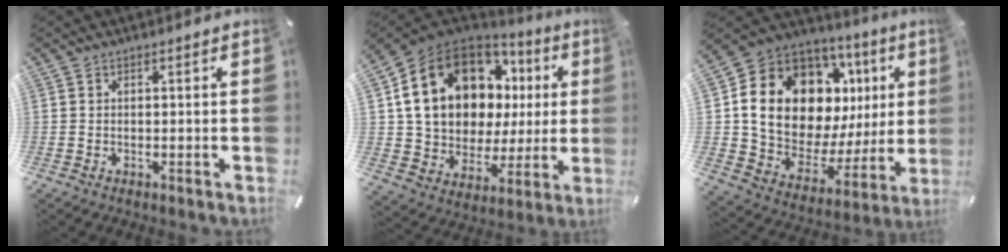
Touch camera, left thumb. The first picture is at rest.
{"total": 20.2, "force": [6.9, 15.0, 11.7], "torque": [-0.210, -0.039, 0.136]}
{"total": 18.8, "force": [7.7, 12.3, 11.9], "torque": [-0.195, -0.065, 0.141]}